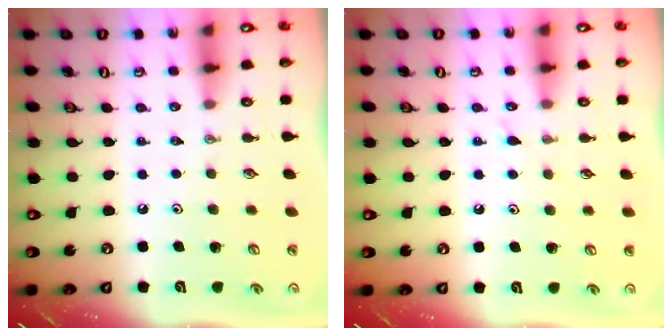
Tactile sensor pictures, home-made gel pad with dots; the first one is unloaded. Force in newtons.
{"total": 4.7, "press": 4.7, "slide": 0.4}